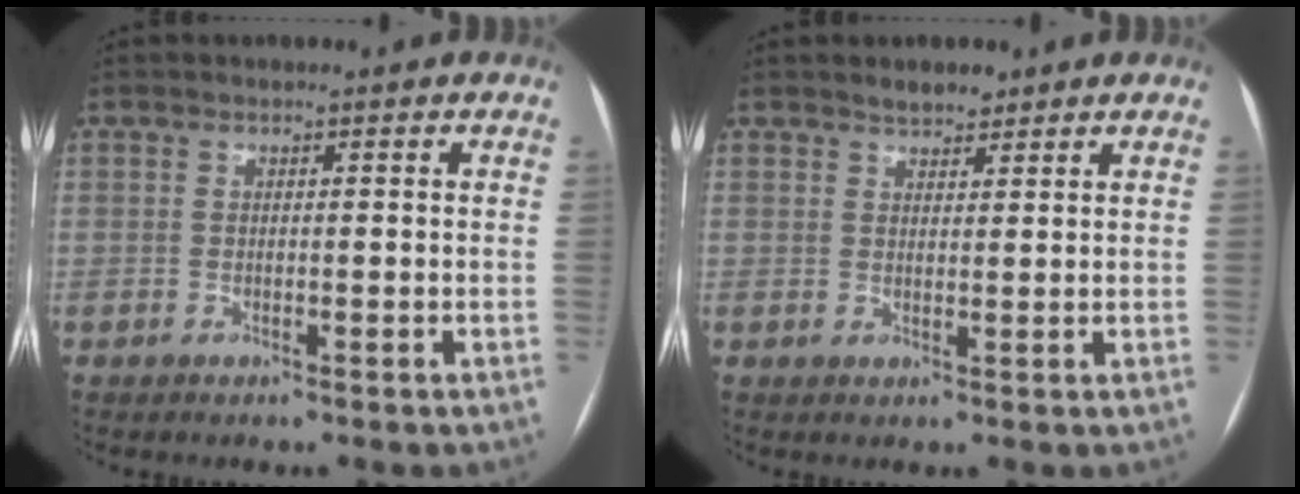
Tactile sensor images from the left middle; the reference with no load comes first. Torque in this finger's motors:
{"motor_torque": [-0.07, 0.10, -0.02, -0.01]}